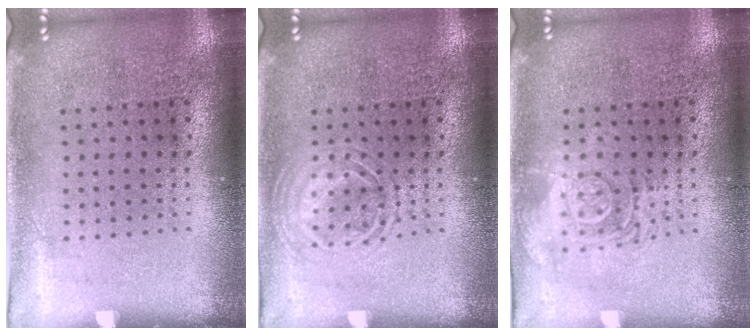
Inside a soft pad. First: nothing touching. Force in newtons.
{"total": 2.0, "press": 1.9, "slide": 0.3}
{"total": 2.8, "press": 2.8, "slide": 0.4}